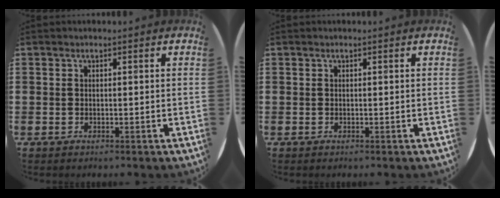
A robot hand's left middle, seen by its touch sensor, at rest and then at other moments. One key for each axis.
{"total": 0.0}